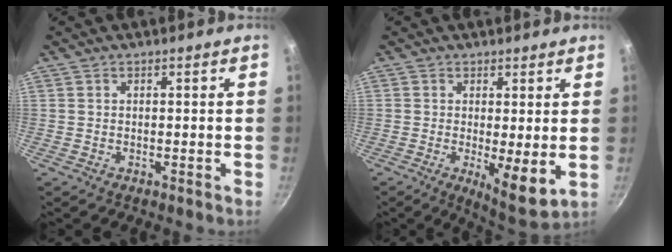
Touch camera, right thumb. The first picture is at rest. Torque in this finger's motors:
{"motor_torque": [-0.14, 0.75, 0.57, 0.26, 0.06]}